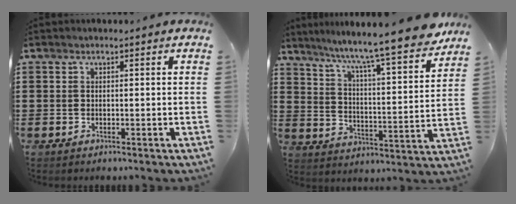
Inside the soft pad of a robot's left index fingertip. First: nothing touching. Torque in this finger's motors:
{"motor_torque": [2.13, 0.01, 0.93, 0.21]}